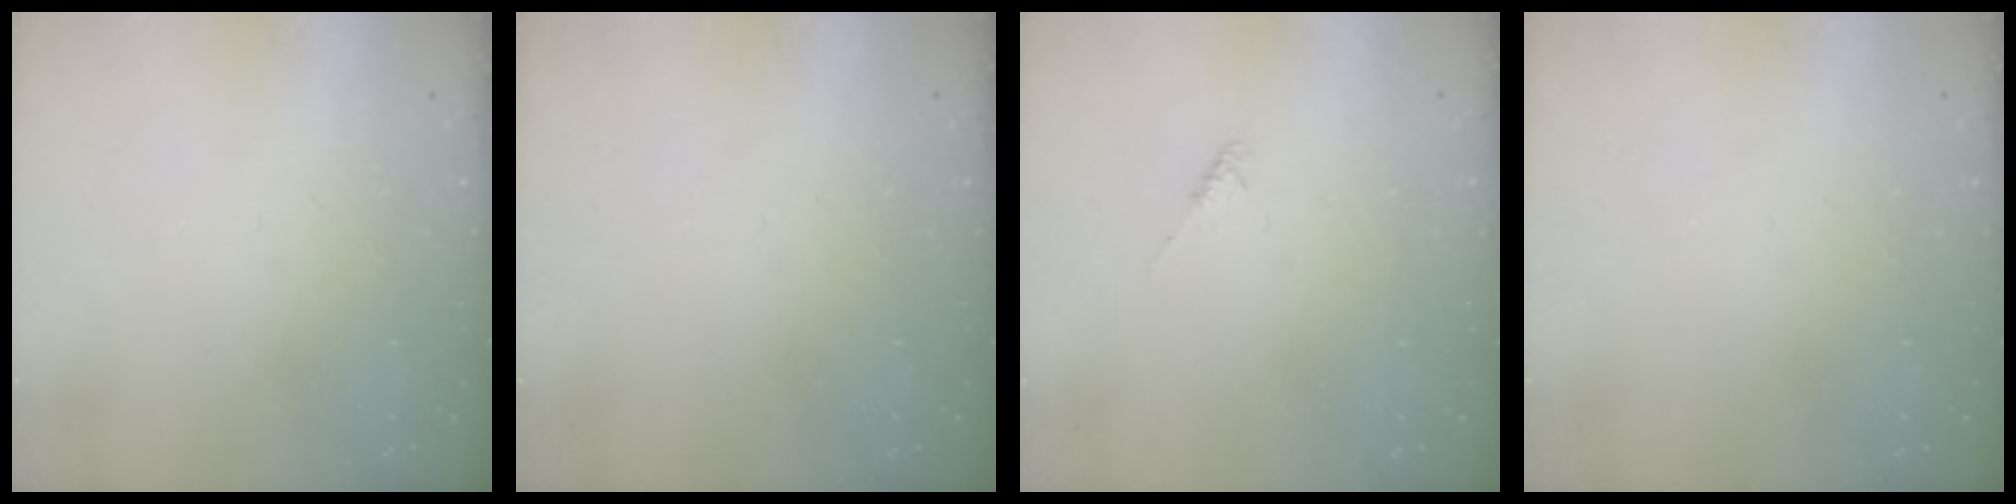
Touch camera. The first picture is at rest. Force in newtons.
{"total": 0.0}
{"total": 2.0, "press": 1.9, "slide": 0.4}
{"total": 0.0}